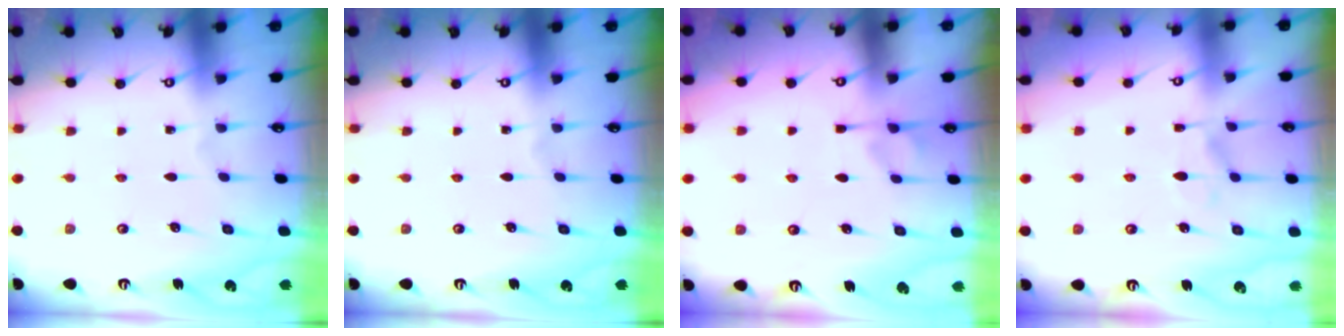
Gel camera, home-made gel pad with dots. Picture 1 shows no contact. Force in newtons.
{"total": 0.0}
{"total": 0.9, "press": 0.1, "slide": 0.9}
{"total": 0.7, "press": 0.3, "slide": 0.7}